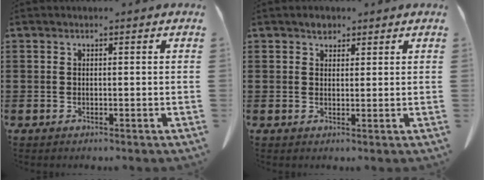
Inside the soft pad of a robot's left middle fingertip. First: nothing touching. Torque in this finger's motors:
{"motor_torque": [0.15, -0.13, 0.00, 0.02]}